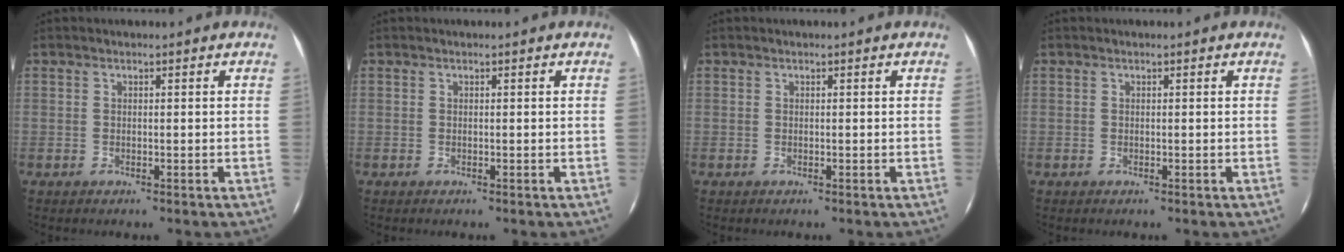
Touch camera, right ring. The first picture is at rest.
{"total": 0.0}
{"total": 0.0}
{"total": 0.0}